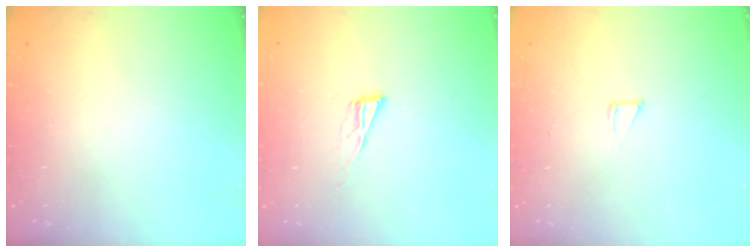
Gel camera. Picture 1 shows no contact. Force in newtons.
{"total": 7.0, "press": 6.9, "slide": 0.9}
{"total": 2.3, "press": 2.3, "slide": 0.2}